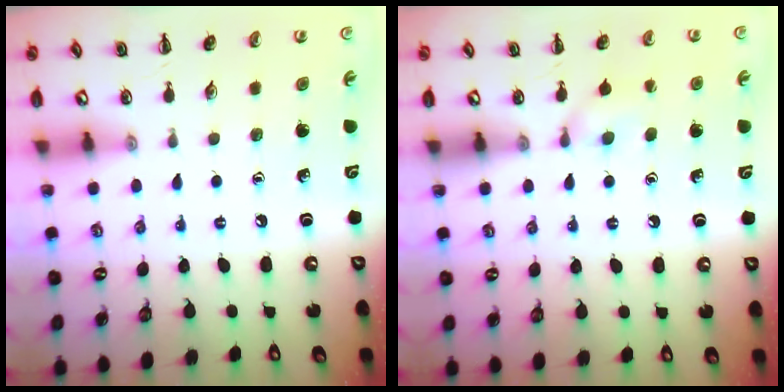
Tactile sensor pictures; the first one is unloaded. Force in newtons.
{"total": 5.5, "press": 5.2, "slide": 1.8}